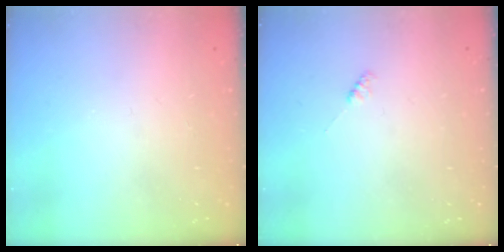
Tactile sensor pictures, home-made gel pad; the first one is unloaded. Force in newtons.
{"total": 1.9, "press": 1.9, "slide": 0.3}